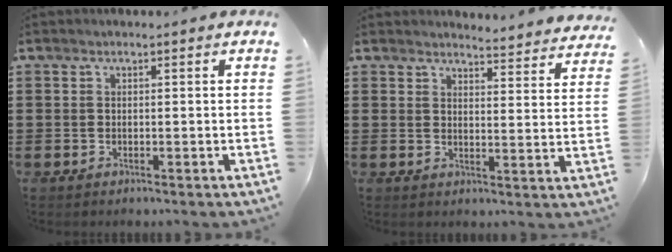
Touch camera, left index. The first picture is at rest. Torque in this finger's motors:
{"motor_torque": [1.14, 0.99, 0.09, -0.01]}